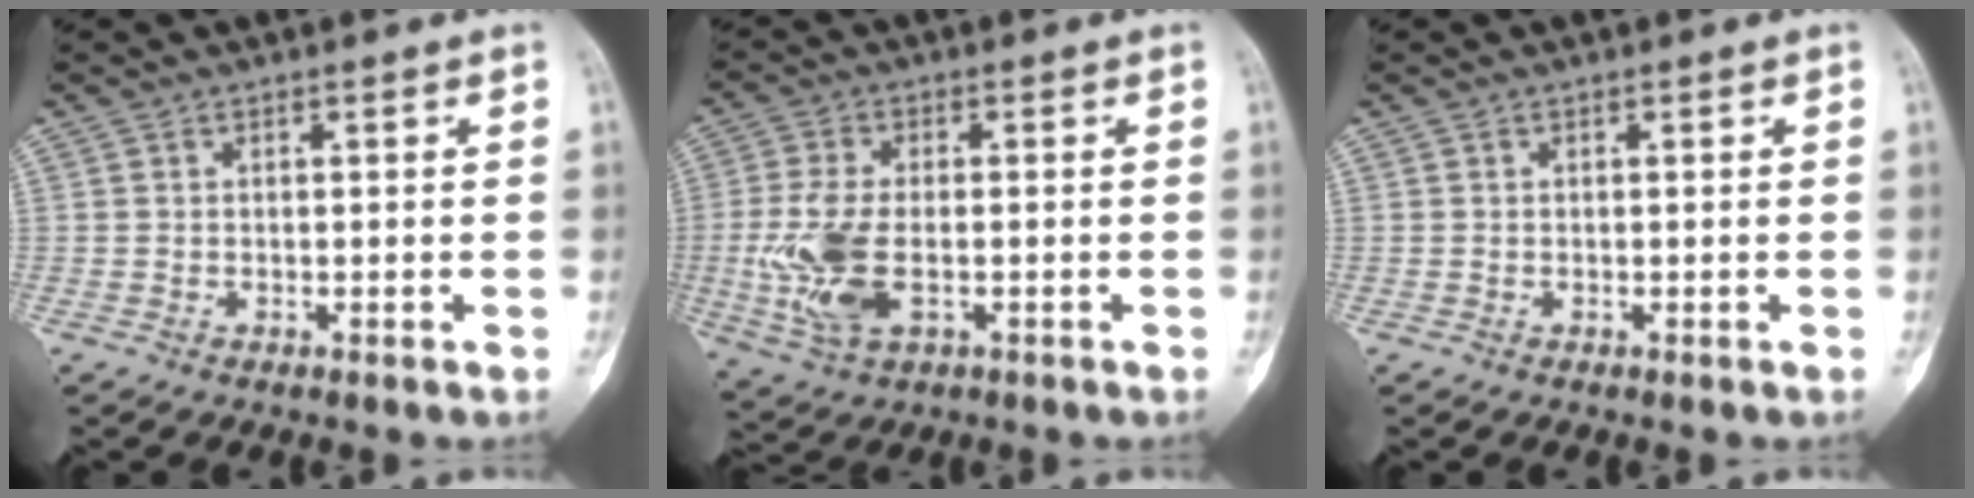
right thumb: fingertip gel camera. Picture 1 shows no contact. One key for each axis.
{"total": 10.7, "fx": -1.8, "fy": 5.7, "fz": 8.9, "tx": -0.199, "ty": -0.003, "tz": -0.029}
{"total": 0.0}